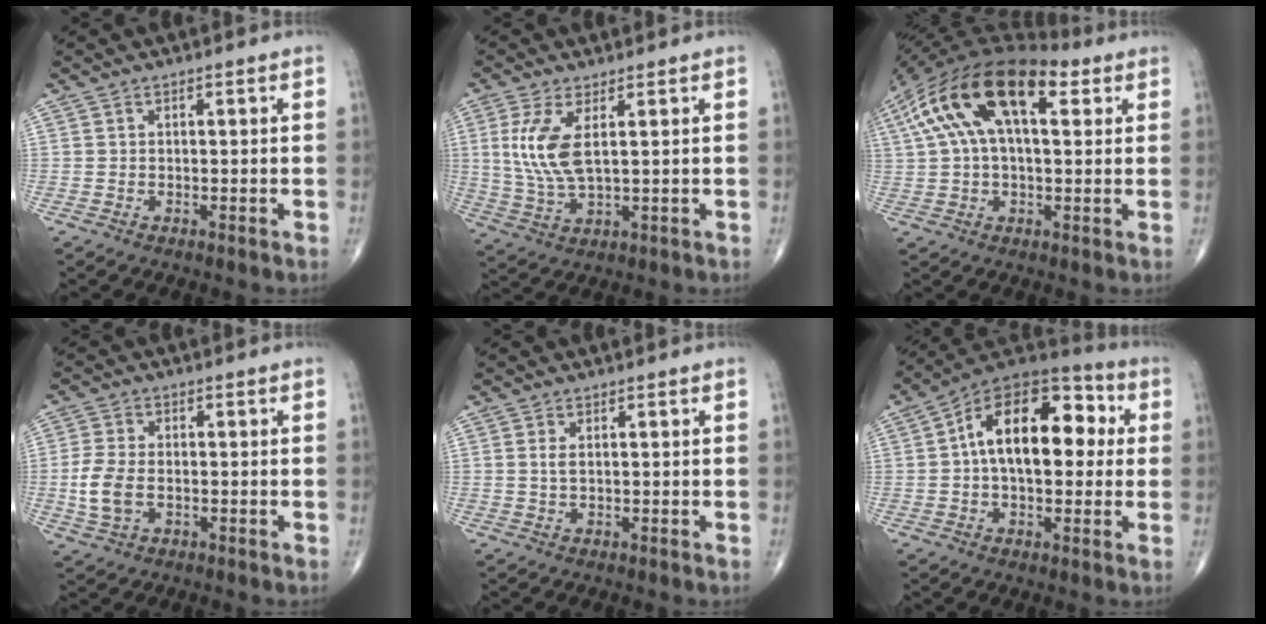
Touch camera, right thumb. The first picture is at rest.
{"total": 8.5, "force": [2.1, 3.0, 7.7], "torque": [-0.180, -0.013, 0.050]}
{"total": 19.4, "force": [6.4, 9.2, 15.9], "torque": [-0.309, 0.041, 0.102]}
{"total": 6.5, "force": [-1.1, 4.0, 5.1], "torque": [-0.115, 0.004, -0.023]}
{"total": 1.2, "force": [0.3, 0.4, 1.1], "torque": [-0.030, 0.002, 0.009]}
{"total": 18.6, "force": [2.4, 10.4, 15.2], "torque": [-0.211, 0.041, 0.026]}